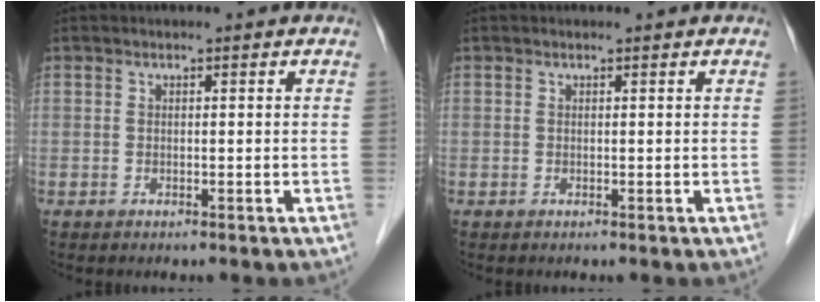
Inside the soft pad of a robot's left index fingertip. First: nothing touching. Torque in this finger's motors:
{"motor_torque": [0.07, -0.05, 0.03, 0.01]}